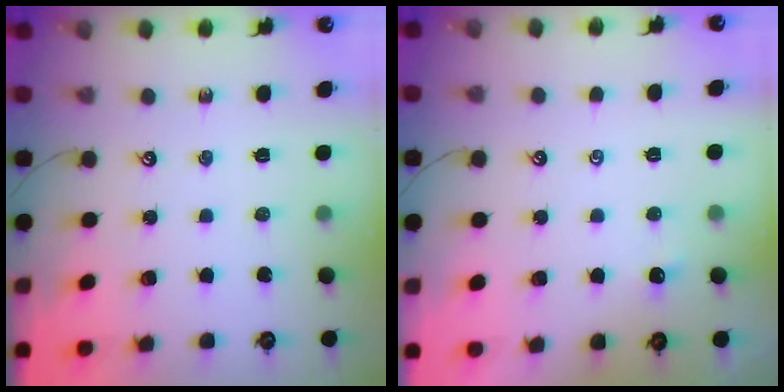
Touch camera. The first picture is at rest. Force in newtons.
{"total": 2.6, "press": 2.6, "slide": 0.2}